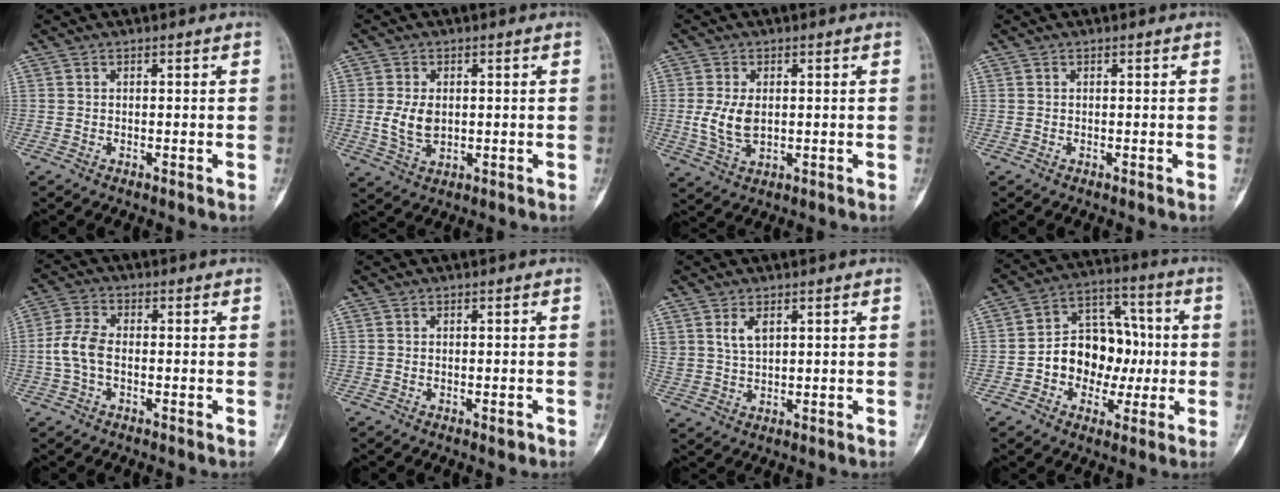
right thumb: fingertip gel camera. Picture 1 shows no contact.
{"total": 5.7, "force": [0.1, 3.6, 4.4], "torque": [-0.084, -0.005, 0.009]}
{"total": 6.3, "force": [0.1, 3.7, 5.1], "torque": [-0.107, -0.007, 0.009]}
{"total": 0.0}
{"total": 6.1, "force": [-0.9, 3.5, 4.8], "torque": [-0.112, 0.017, -0.025]}
{"total": 1.1, "force": [-0.6, 0.5, 0.8], "torque": [-0.011, -0.001, -0.008]}
{"total": 3.9, "force": [1.9, 2.1, 2.6], "torque": [-0.045, -0.010, 0.043]}
{"total": 14.4, "force": [-1.3, 11.0, 9.1], "torque": [-0.088, 0.044, -0.024]}